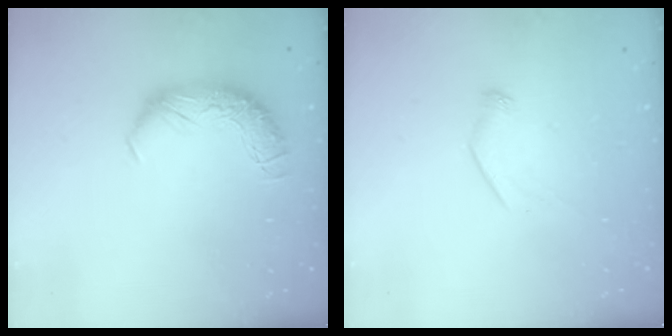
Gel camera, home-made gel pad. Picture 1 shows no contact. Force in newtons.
{"total": 6.9, "press": 6.9, "slide": 0.9}